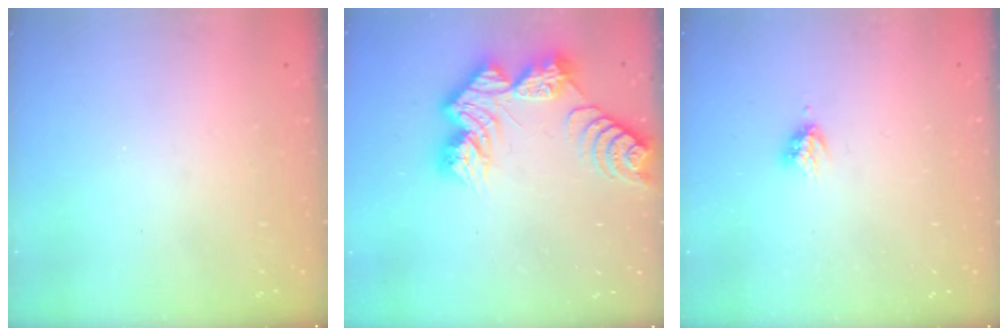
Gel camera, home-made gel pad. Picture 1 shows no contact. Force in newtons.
{"total": 14.6, "press": 14.6, "slide": 1.3}
{"total": 3.1, "press": 3.1, "slide": 0.4}